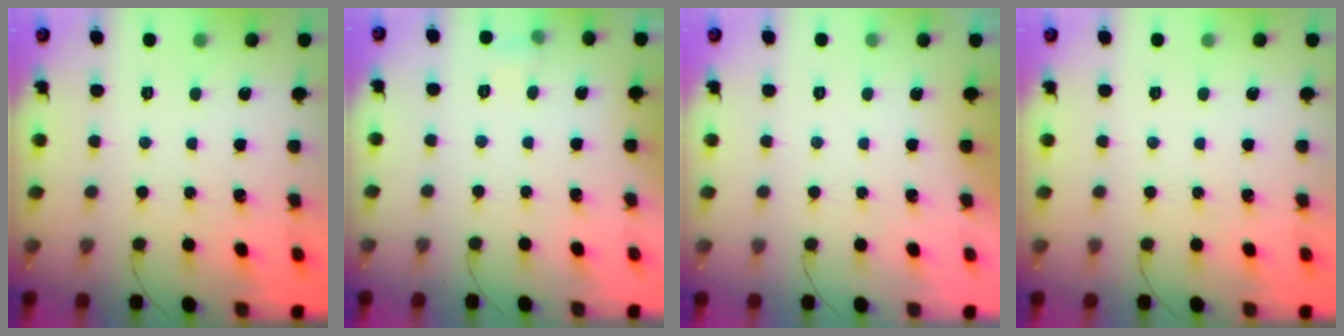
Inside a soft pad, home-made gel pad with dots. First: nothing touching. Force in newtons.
{"total": 3.3, "press": 3.0, "slide": 1.3}
{"total": 0.0}
{"total": 0.0}